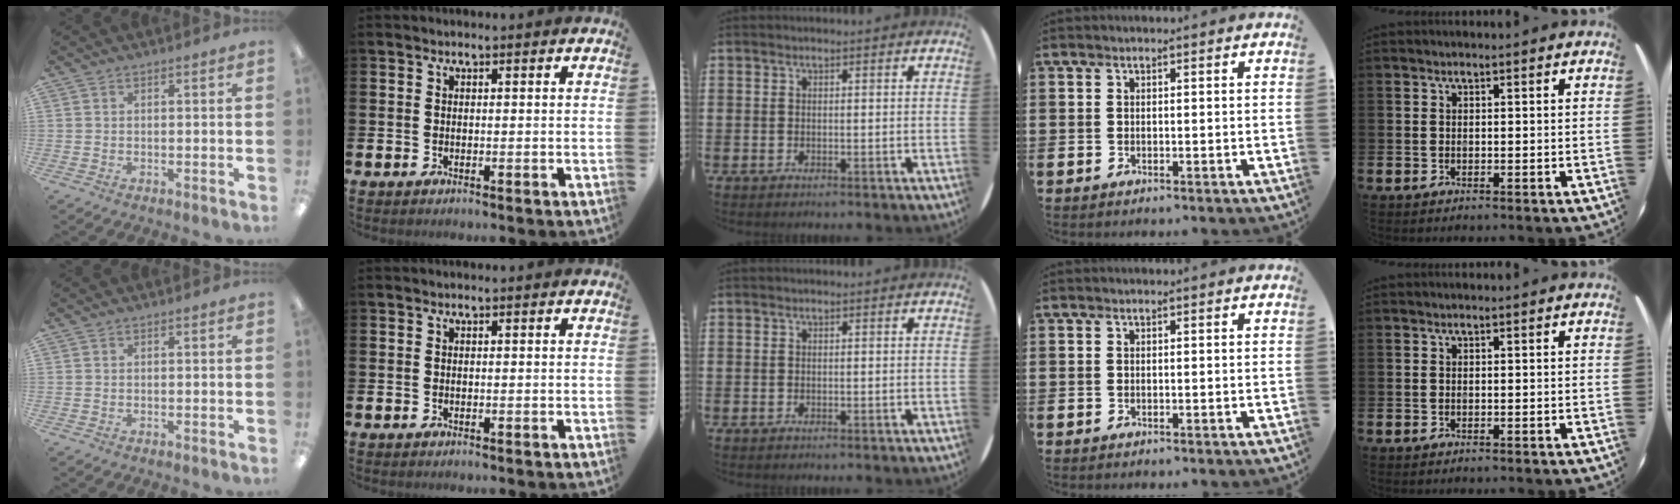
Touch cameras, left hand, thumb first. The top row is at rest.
{}